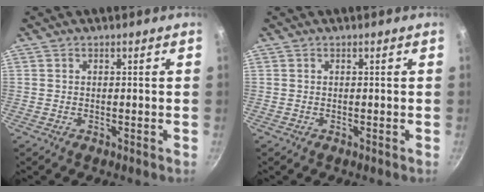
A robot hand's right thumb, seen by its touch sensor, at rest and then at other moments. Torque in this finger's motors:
{"motor_torque": [0.00, 0.00, 0.13, 0.12, 0.01]}